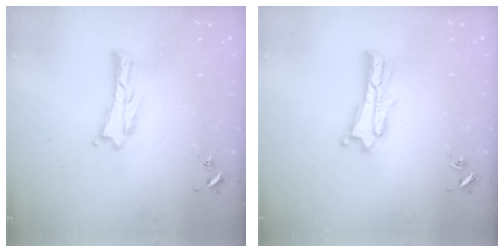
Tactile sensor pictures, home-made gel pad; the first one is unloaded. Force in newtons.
{"total": 2.5, "press": 2.5, "slide": 0.1}